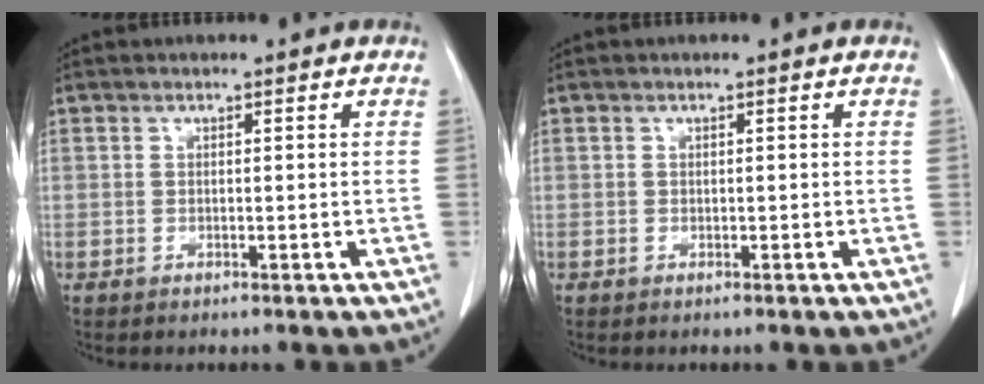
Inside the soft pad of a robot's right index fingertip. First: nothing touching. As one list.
[{"total": 0.0}]